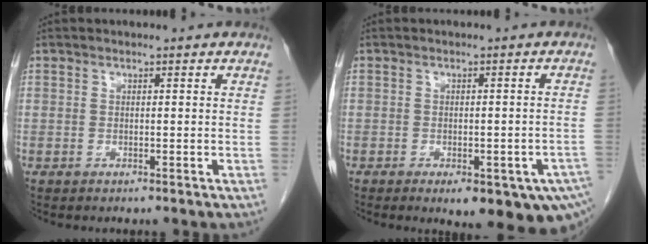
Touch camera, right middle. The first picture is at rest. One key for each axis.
{"total": 13.8, "fx": -8.3, "fy": 4.6, "fz": 10.1, "tx": -0.091, "ty": -0.003, "tz": -0.094}